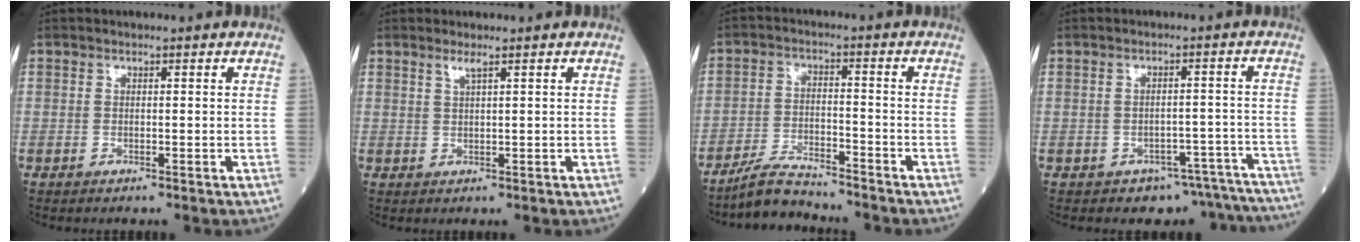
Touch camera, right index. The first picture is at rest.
{"total": 1.3, "force": [0.9, -0.3, 0.9], "torque": [-0.022, -0.002, 0.020]}
{"total": 6.5, "force": [-6.3, 0.8, 1.5], "torque": [-0.029, -0.009, -0.113]}
{"total": 11.0, "force": [-10.3, 3.8, 0.4], "torque": [0.021, 0.045, -0.114]}